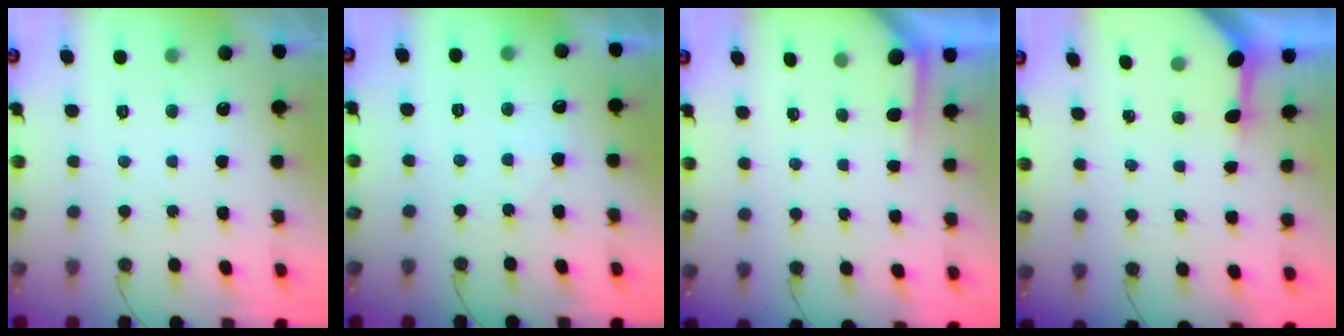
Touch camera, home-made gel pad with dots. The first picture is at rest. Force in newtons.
{"total": 4.9, "press": 4.9, "slide": 0.6}
{"total": 1.9, "press": 1.9, "slide": 0.2}
{"total": 3.8, "press": 3.7, "slide": 0.3}